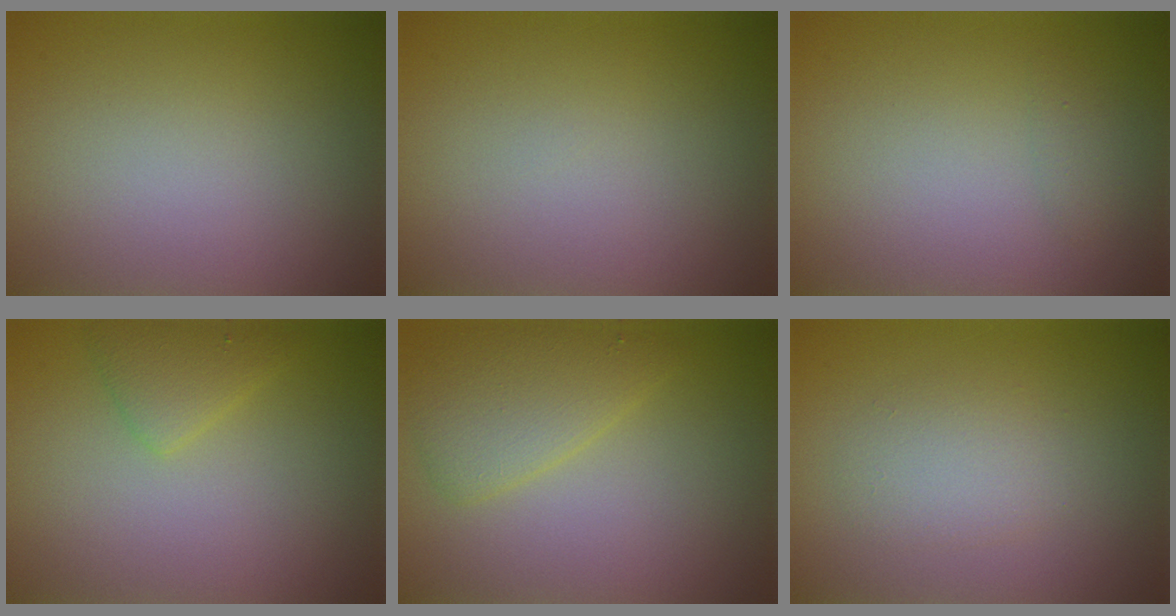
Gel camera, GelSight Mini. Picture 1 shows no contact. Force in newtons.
{"total": 0.0}
{"total": 0.7, "press": 0.7, "slide": 0.0}
{"total": 2.2, "press": 2.2, "slide": 0.1}
{"total": 3.5, "press": 3.5, "slide": 0.2}
{"total": 2.0, "press": 2.0, "slide": 0.0}